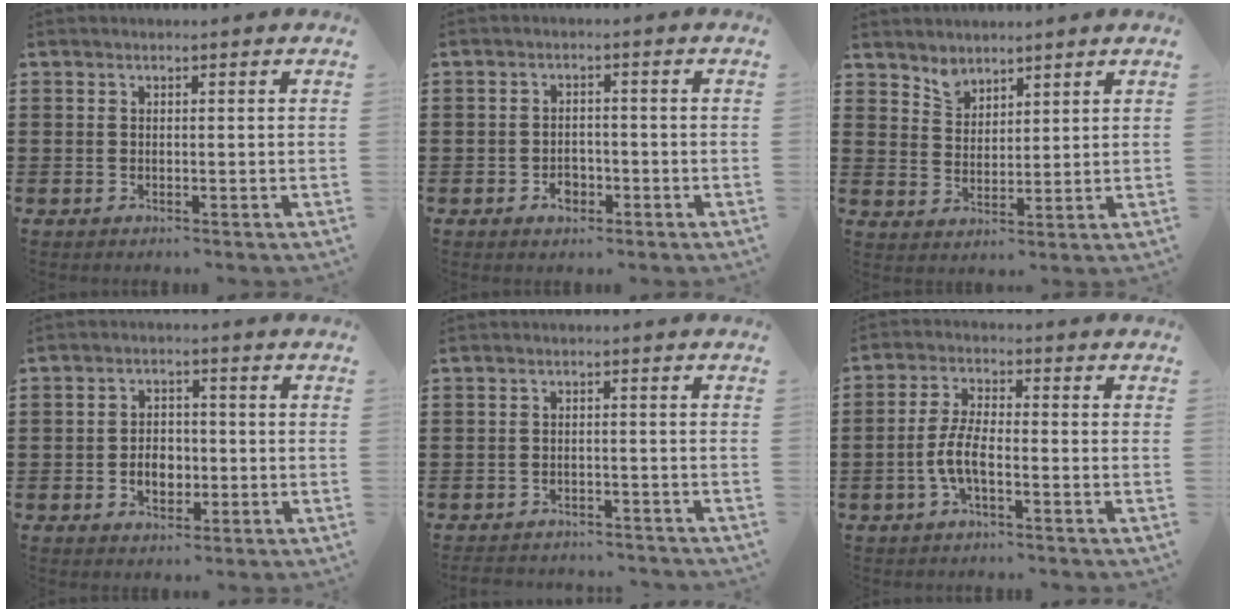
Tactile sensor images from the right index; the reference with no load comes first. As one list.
[{"total": 2.6, "force": [-1.4, 1.8, 1.3], "torque": [-0.026, 0.004, -0.028]}, {"total": 3.2, "force": [2.9, 1.4, 0.0], "torque": [-0.011, -0.001, 0.055]}, {"total": 4.1, "force": [-1.0, 2.9, 2.7], "torque": [-0.040, -0.001, -0.023]}, {"total": 2.1, "force": [-2.1, 0.2, -0.1], "torque": [-0.005, -0.002, -0.045]}, {"total": 5.4, "force": [-2.0, 1.7, 4.7], "torque": [-0.115, -0.008, -0.046]}]